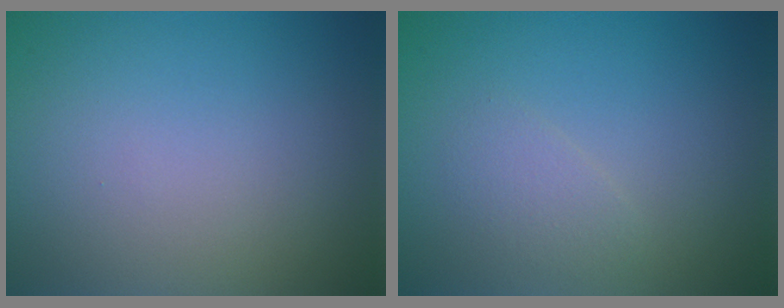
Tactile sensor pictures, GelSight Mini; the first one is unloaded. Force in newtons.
{"total": 1.3, "press": 1.3, "slide": 0.1}